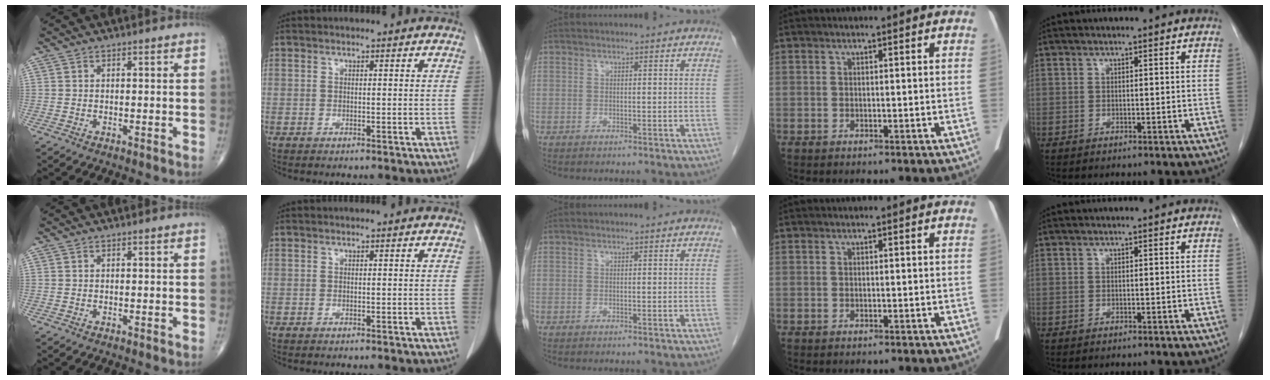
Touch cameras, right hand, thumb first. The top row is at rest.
{}